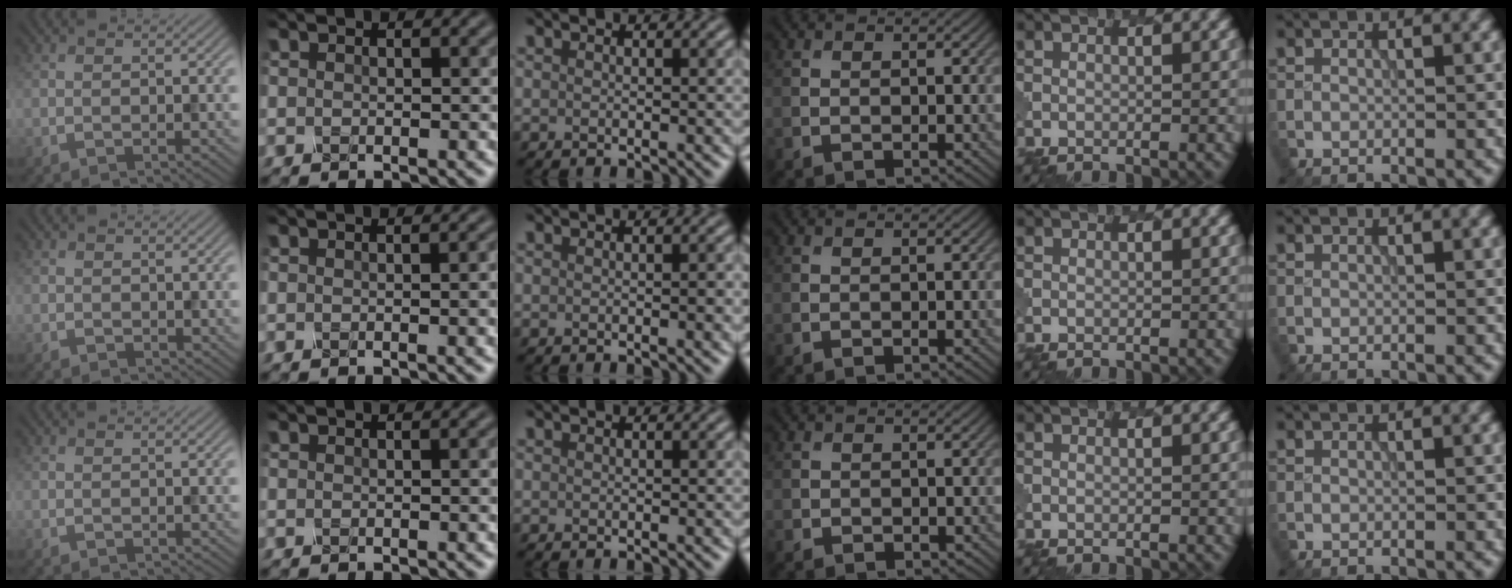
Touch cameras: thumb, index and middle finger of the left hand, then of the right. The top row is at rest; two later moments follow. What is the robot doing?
{"motion": "unscrew", "object": "spray bottle"}